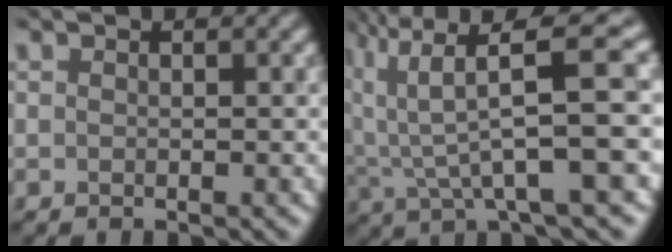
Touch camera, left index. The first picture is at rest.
{"total": 8.4, "force": [2.9, 1.5, 7.7], "torque": [-0.139, 0.020, 0.060]}